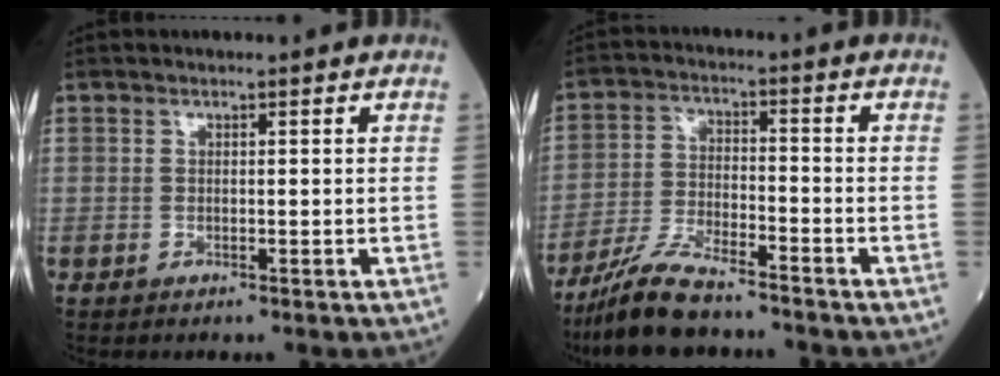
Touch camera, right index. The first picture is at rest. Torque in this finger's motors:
{"motor_torque": [0.60, -0.66, 0.13, 0.09]}